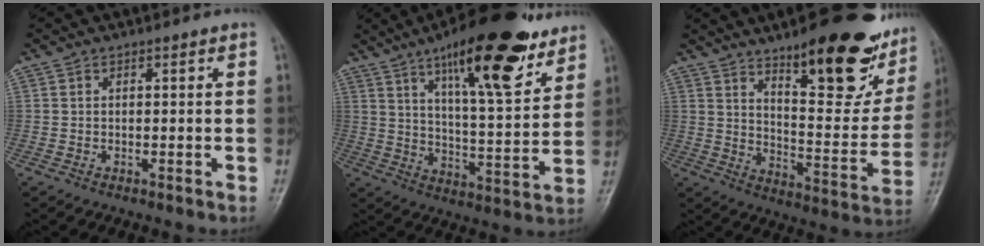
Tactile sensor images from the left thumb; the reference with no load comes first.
{"total": 21.4, "force": [13.3, 6.0, 15.7], "torque": [-0.209, -0.058, 0.209]}
{"total": 25.2, "force": [15.6, 8.2, 18.0], "torque": [-0.195, -0.079, 0.228]}